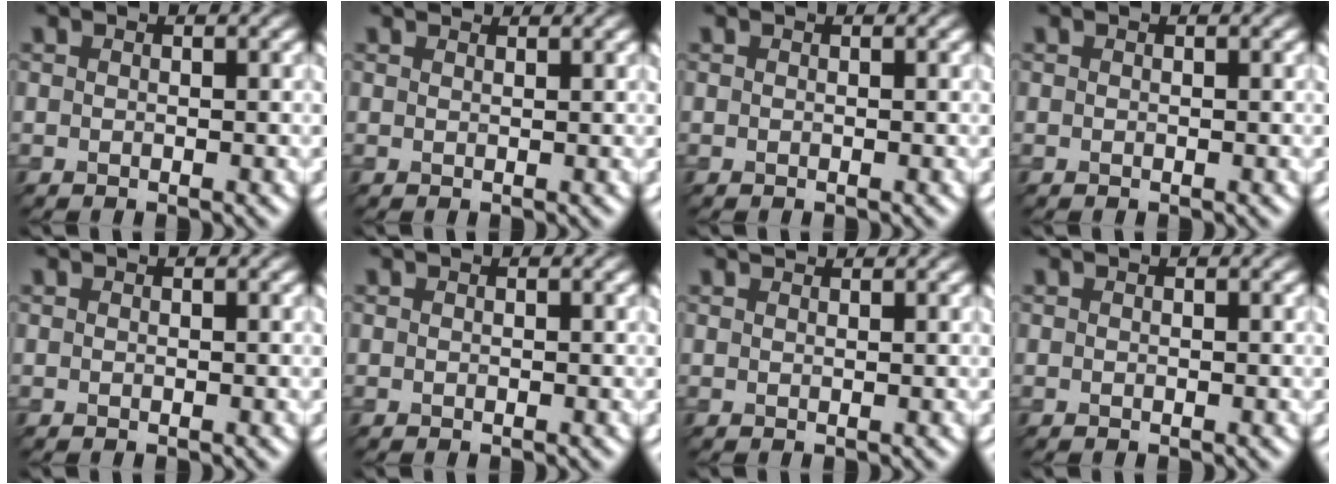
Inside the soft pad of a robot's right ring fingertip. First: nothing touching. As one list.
[{"total": 1.1, "force": [1.0, -0.1, 0.4], "torque": [-0.035, 0.007, 0.010]}, {"total": 0.0}, {"total": 0.0}, {"total": 0.0}, {"total": 0.0}, {"total": 0.9, "force": [0.8, -0.3, 0.2], "torque": [-0.034, 0.005, 0.010]}, {"total": 0.0}]